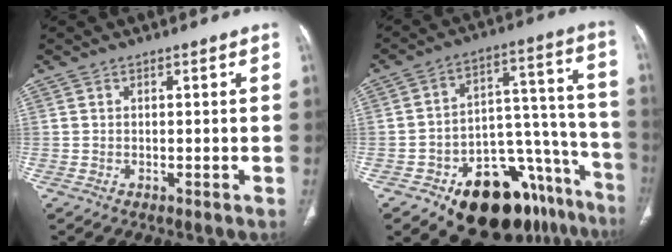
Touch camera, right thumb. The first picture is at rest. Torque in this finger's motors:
{"motor_torque": [1.37, -0.85, 0.69, -1.39, 0.36]}